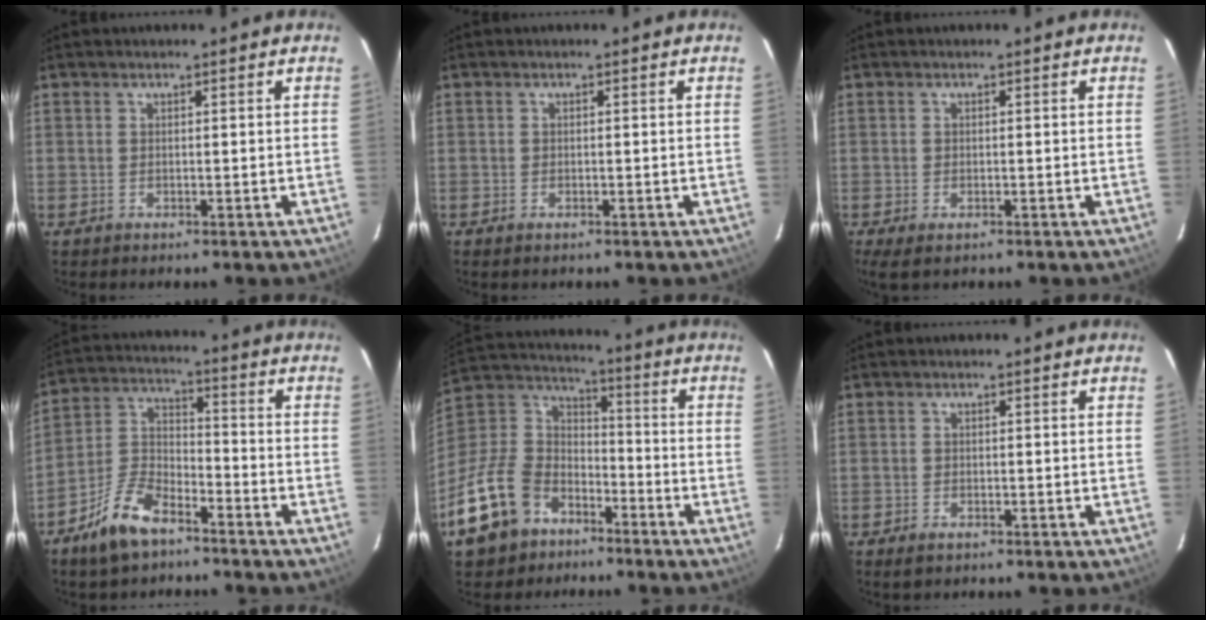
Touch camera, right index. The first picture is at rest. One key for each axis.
{"total": 0.8, "fx": -0.6, "fy": 0.4, "fz": 0.3, "tx": -0.005, "ty": -0.004, "tz": -0.011}
{"total": 3.5, "fx": -2.1, "fy": 1.6, "fz": 2.3, "tx": -0.048, "ty": -0.016, "tz": -0.033}
{"total": 10.8, "fx": -7.5, "fy": 4.6, "fz": 6.3, "tx": -0.141, "ty": 0.012, "tz": -0.143}
{"total": 17.1, "fx": -10.1, "fy": 12.0, "fz": 6.8, "tx": -0.181, "ty": 0.030, "tz": -0.162}
{"total": 1.6, "fx": -1.2, "fy": 0.9, "fz": 0.7, "tx": -0.012, "ty": -0.006, "tz": -0.021}